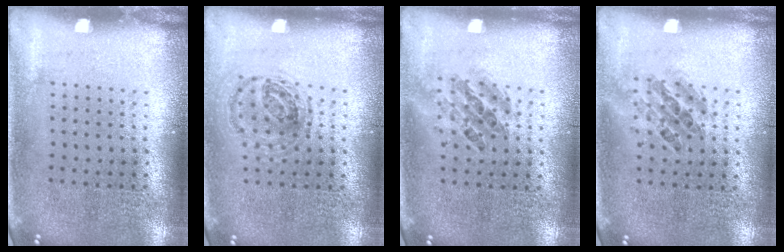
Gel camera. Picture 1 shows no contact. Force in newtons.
{"total": 0.9, "press": 0.9, "slide": 0.3}
{"total": 1.0, "press": 0.9, "slide": 0.5}
{"total": 0.8, "press": 0.7, "slide": 0.4}